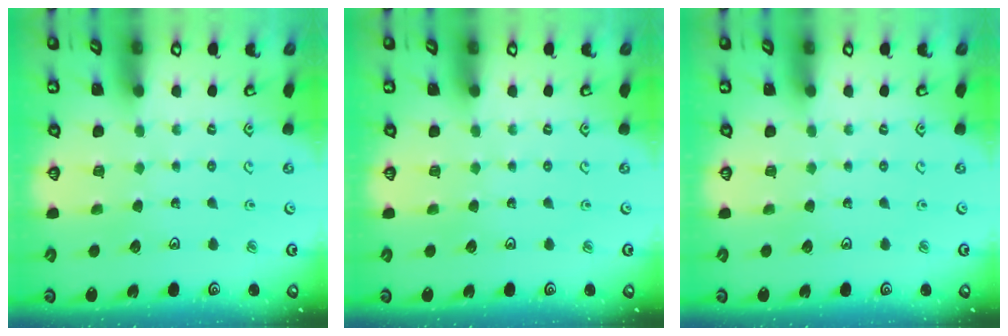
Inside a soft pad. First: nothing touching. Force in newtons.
{"total": 0.0}
{"total": 0.0}